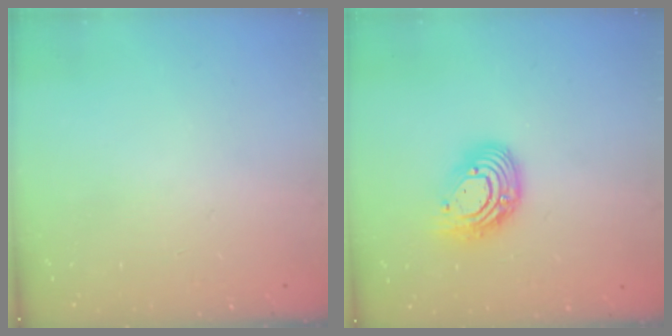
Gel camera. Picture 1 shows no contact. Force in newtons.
{"total": 11.5, "press": 11.4, "slide": 0.9}